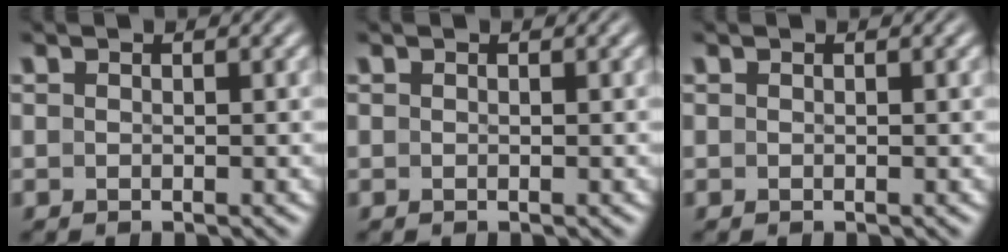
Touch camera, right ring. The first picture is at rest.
{"total": 0.0}
{"total": 0.0}